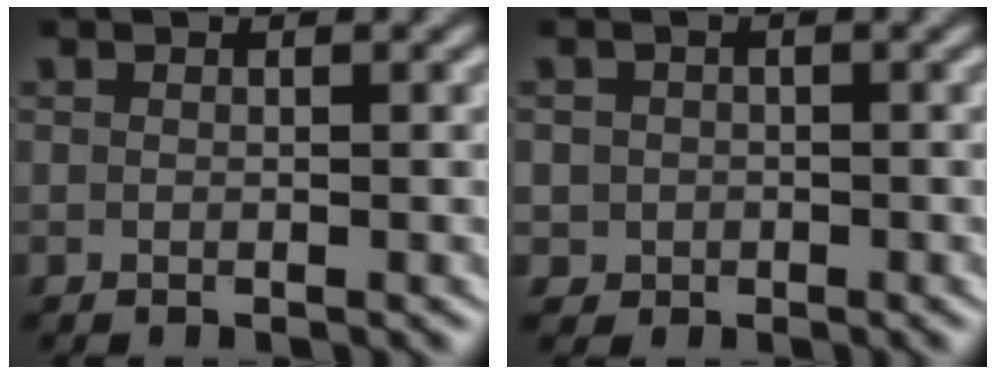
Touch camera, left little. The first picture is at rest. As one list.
[{"total": 5.2, "force": [-0.8, 5.0, 1.2], "torque": [-0.040, -0.016, -0.015]}]